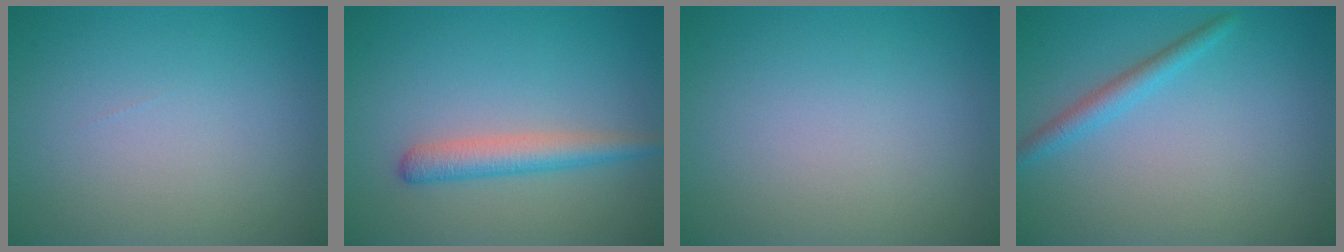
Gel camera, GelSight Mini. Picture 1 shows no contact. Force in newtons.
{"total": 2.8, "press": 2.8, "slide": 0.1}
{"total": 0.0}
{"total": 2.0, "press": 2.0, "slide": 0.0}